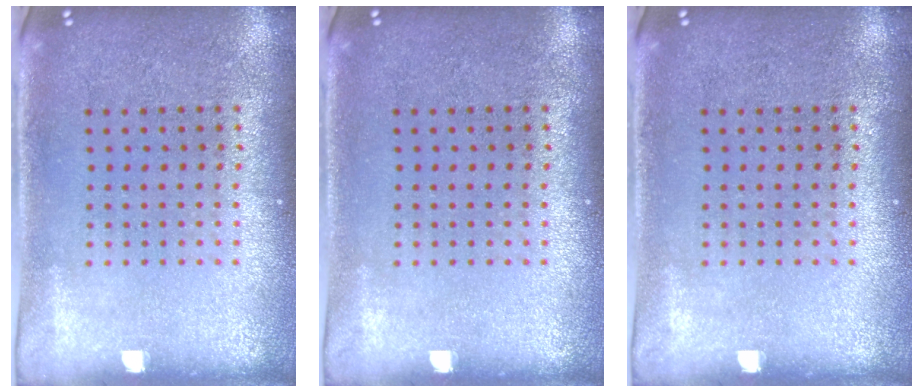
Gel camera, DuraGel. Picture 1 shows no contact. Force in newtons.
{"total": 0.0}
{"total": 0.0}